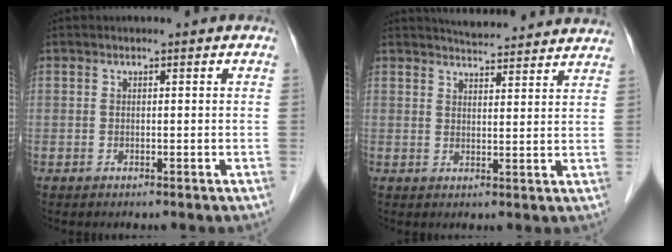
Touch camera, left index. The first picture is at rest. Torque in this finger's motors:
{"motor_torque": [0.27, -0.88, 0.02, 0.01]}